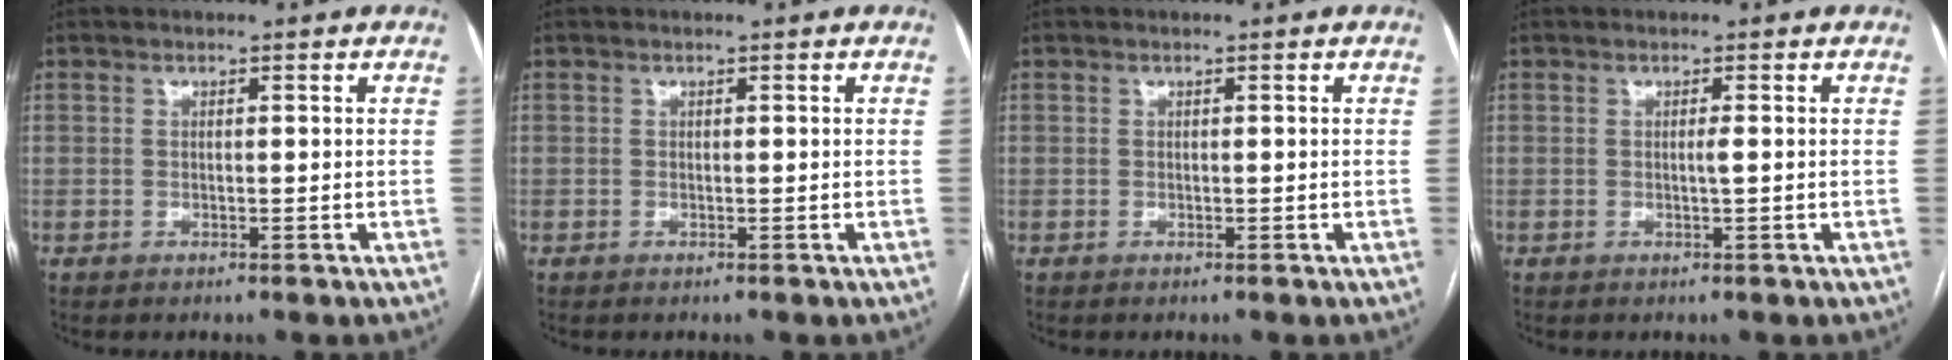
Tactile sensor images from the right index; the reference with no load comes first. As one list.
[{"total": 0.0}, {"total": 0.0}, {"total": 0.7, "force": [0.0, -0.3, 0.7], "torque": [-0.011, -0.001, -0.002]}]